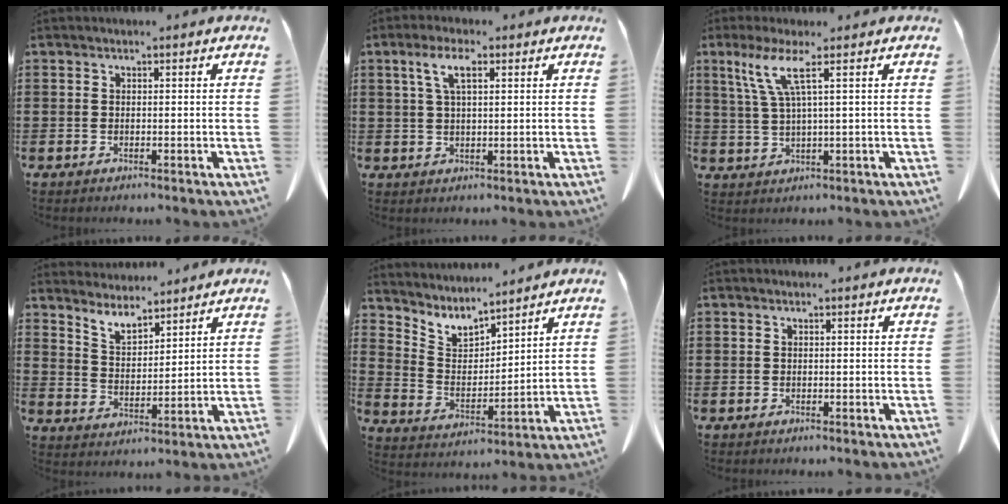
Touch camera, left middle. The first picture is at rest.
{"total": 4.9, "force": [2.1, 1.5, 4.1], "torque": [-0.090, 0.008, 0.035]}
{"total": 6.1, "force": [2.7, 0.0, 5.5], "torque": [-0.131, -0.009, 0.040]}
{"total": 5.3, "force": [5.0, 1.3, 1.2], "torque": [-0.042, -0.026, 0.090]}
{"total": 4.9, "force": [4.6, 1.6, 0.6], "torque": [-0.040, -0.034, 0.079]}
{"total": 0.0}